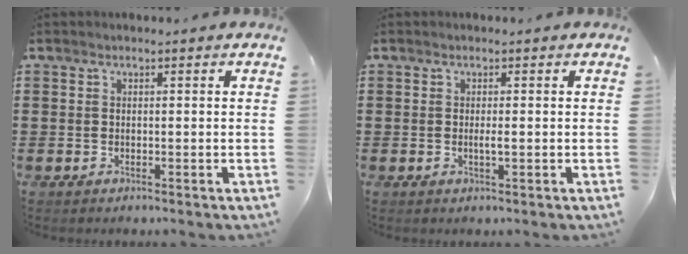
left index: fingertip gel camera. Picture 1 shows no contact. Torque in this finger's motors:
{"motor_torque": [0.39, 0.04, 0.06, 0.04]}